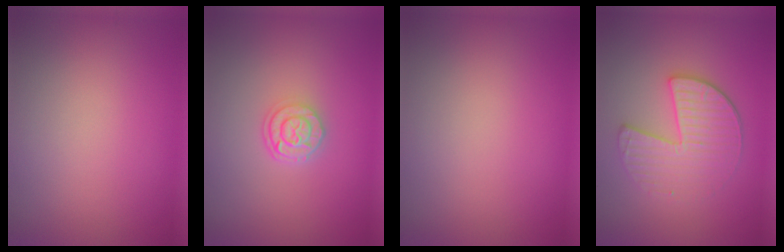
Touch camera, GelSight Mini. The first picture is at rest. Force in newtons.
{"total": 2.7, "press": 2.1, "slide": 1.7}
{"total": 0.0}
{"total": 3.8, "press": 3.4, "slide": 1.7}